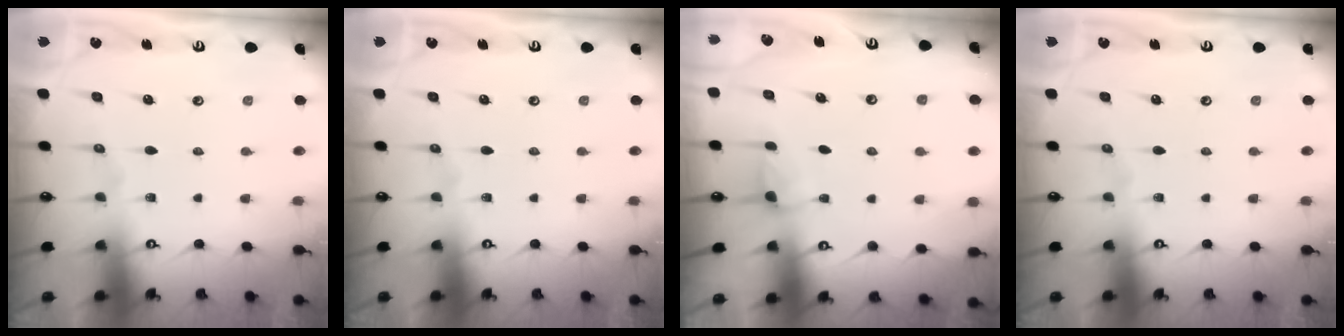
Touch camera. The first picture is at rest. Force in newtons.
{"total": 0.0}
{"total": 3.8, "press": 3.8, "slide": 0.0}
{"total": 0.0}